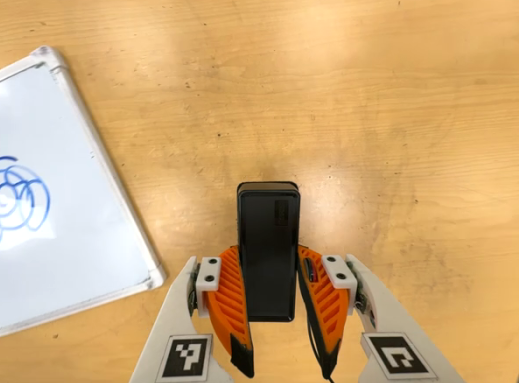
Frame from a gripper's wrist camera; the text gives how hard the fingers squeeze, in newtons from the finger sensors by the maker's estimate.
{"total": 5.7, "left": 4.3, "right": 7.2}